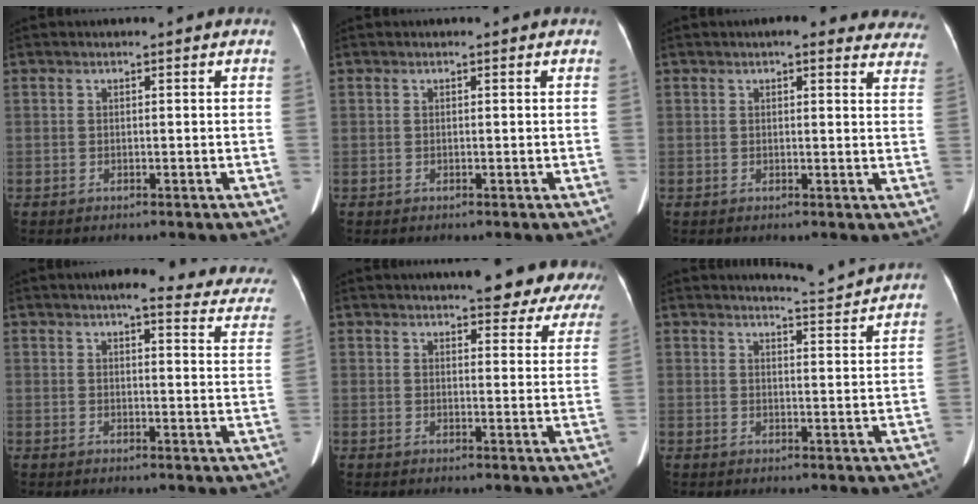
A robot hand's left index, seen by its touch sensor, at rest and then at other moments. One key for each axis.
{"total": 0.0}
{"total": 13.9, "fx": 12.5, "fy": 3.4, "fz": 5.1, "tx": -0.020, "ty": -0.001, "tz": 0.117}
{"total": 18.7, "fx": 16.9, "fy": 3.4, "fz": 7.3, "tx": -0.064, "ty": -0.035, "tz": 0.169}
{"total": 14.4, "fx": 13.0, "fy": 2.7, "fz": 5.4, "tx": -0.048, "ty": -0.005, "tz": 0.135}
{"total": 4.9, "fx": 4.7, "fy": -1.3, "fz": -0.4, "tx": -0.013, "ty": -0.021, "tz": 0.063}